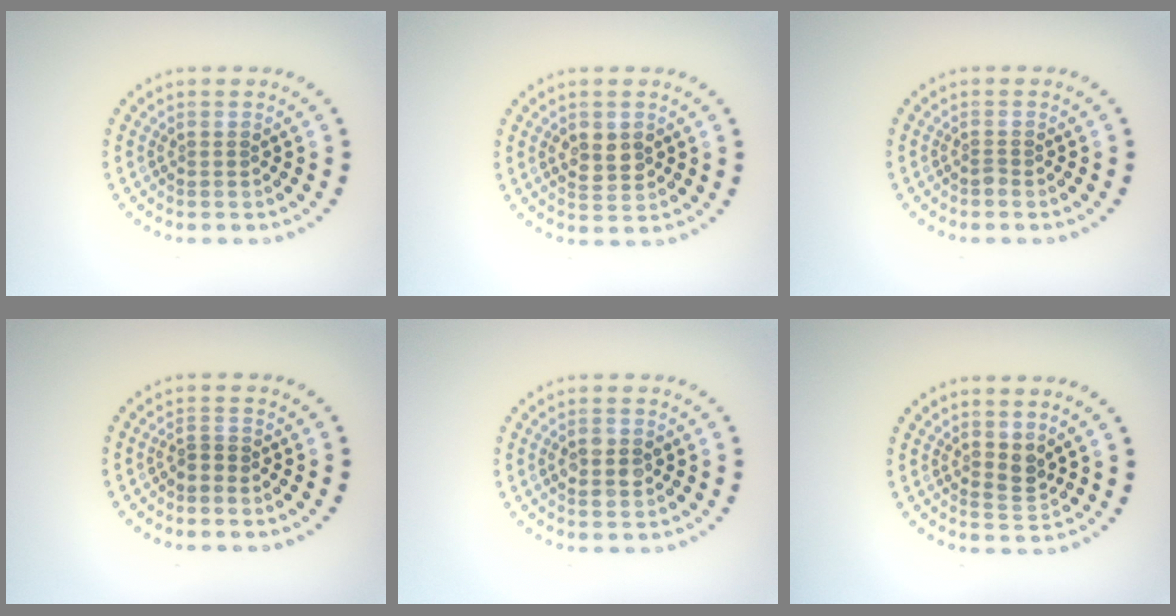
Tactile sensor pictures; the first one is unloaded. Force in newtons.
{"total": 2.3, "press": 2.3, "slide": 0.2}
{"total": 0.6, "press": 0.3, "slide": 0.5}
{"total": 0.9, "press": 0.6, "slide": 0.6}
{"total": 2.7, "press": 2.7, "slide": 0.1}
{"total": 1.6, "press": 1.4, "slide": 0.8}